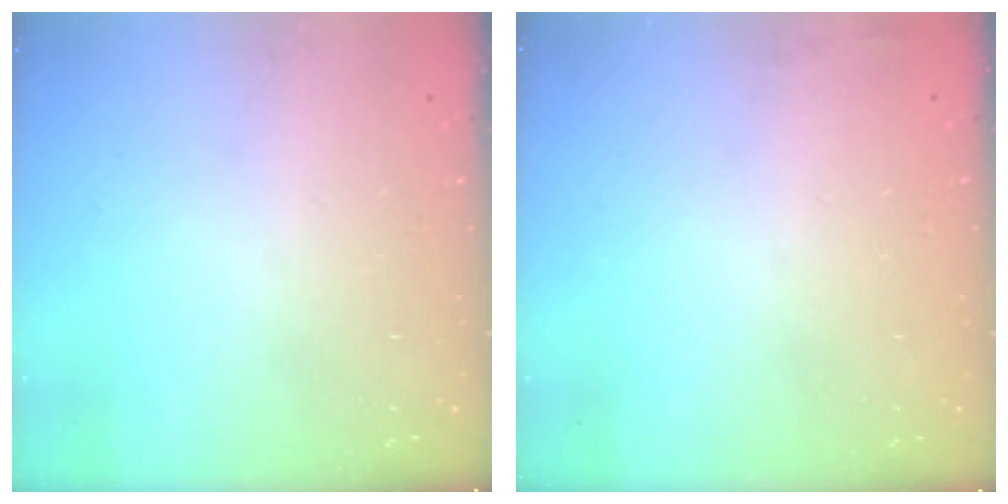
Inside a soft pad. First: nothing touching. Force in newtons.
{"total": 2.9, "press": 2.4, "slide": 1.6}